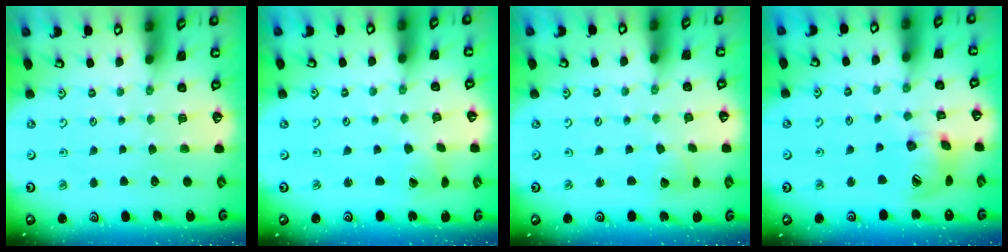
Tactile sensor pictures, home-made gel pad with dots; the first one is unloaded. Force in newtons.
{"total": 1.1, "press": 1.1, "slide": 0.1}
{"total": 2.4, "press": 2.4, "slide": 0.3}
{"total": 14.9, "press": 14.8, "slide": 2.1}